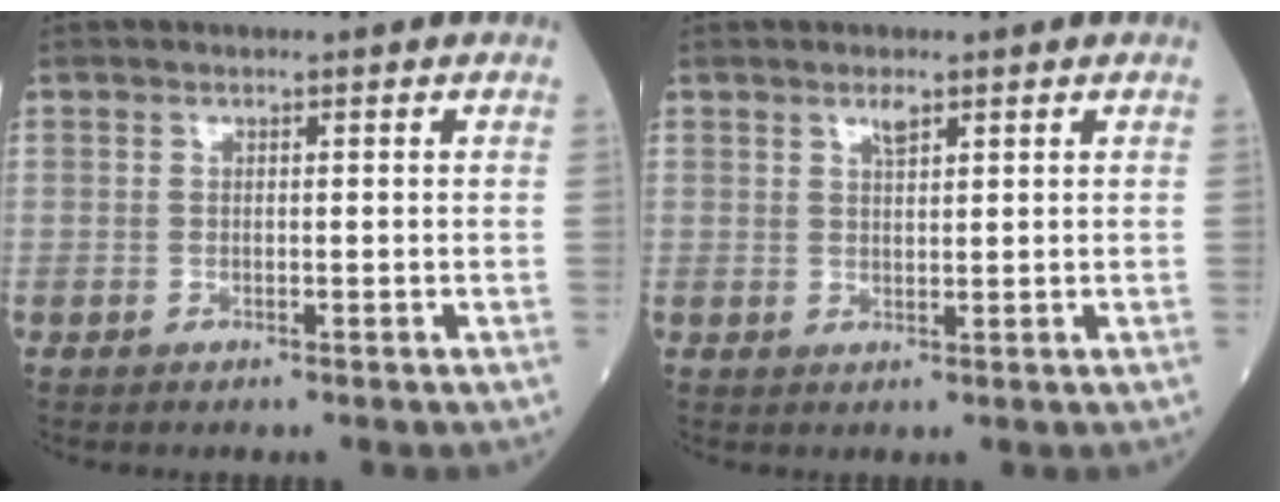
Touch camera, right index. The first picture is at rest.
{"total": 1.7, "force": [1.2, 0.4, 1.2], "torque": [-0.023, 0.000, 0.023]}